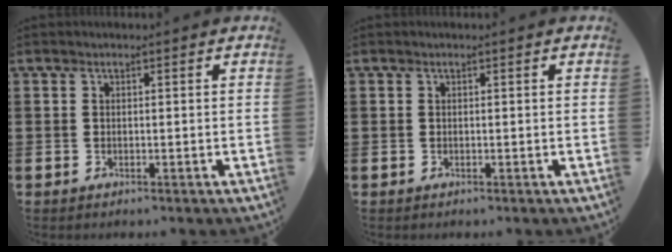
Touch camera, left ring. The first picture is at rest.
{"total": 0.0}